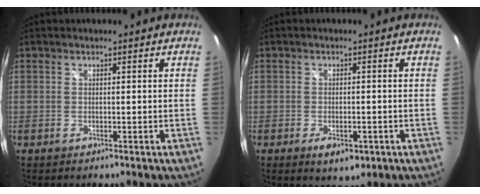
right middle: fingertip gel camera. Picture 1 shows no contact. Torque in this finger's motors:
{"motor_torque": [0.82, -0.45, 0.25, 0.06]}